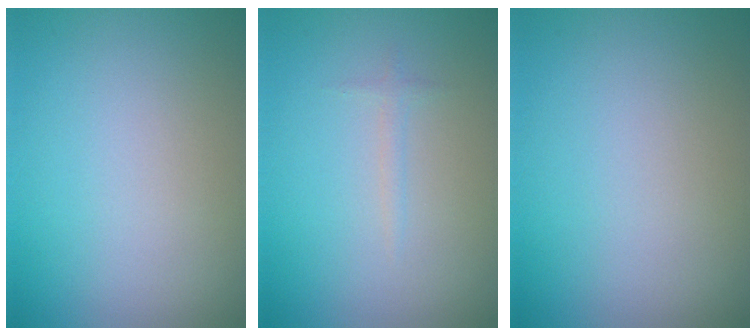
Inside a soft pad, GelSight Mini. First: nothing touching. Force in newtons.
{"total": 0.7, "press": 0.7, "slide": 0.0}
{"total": 0.0}